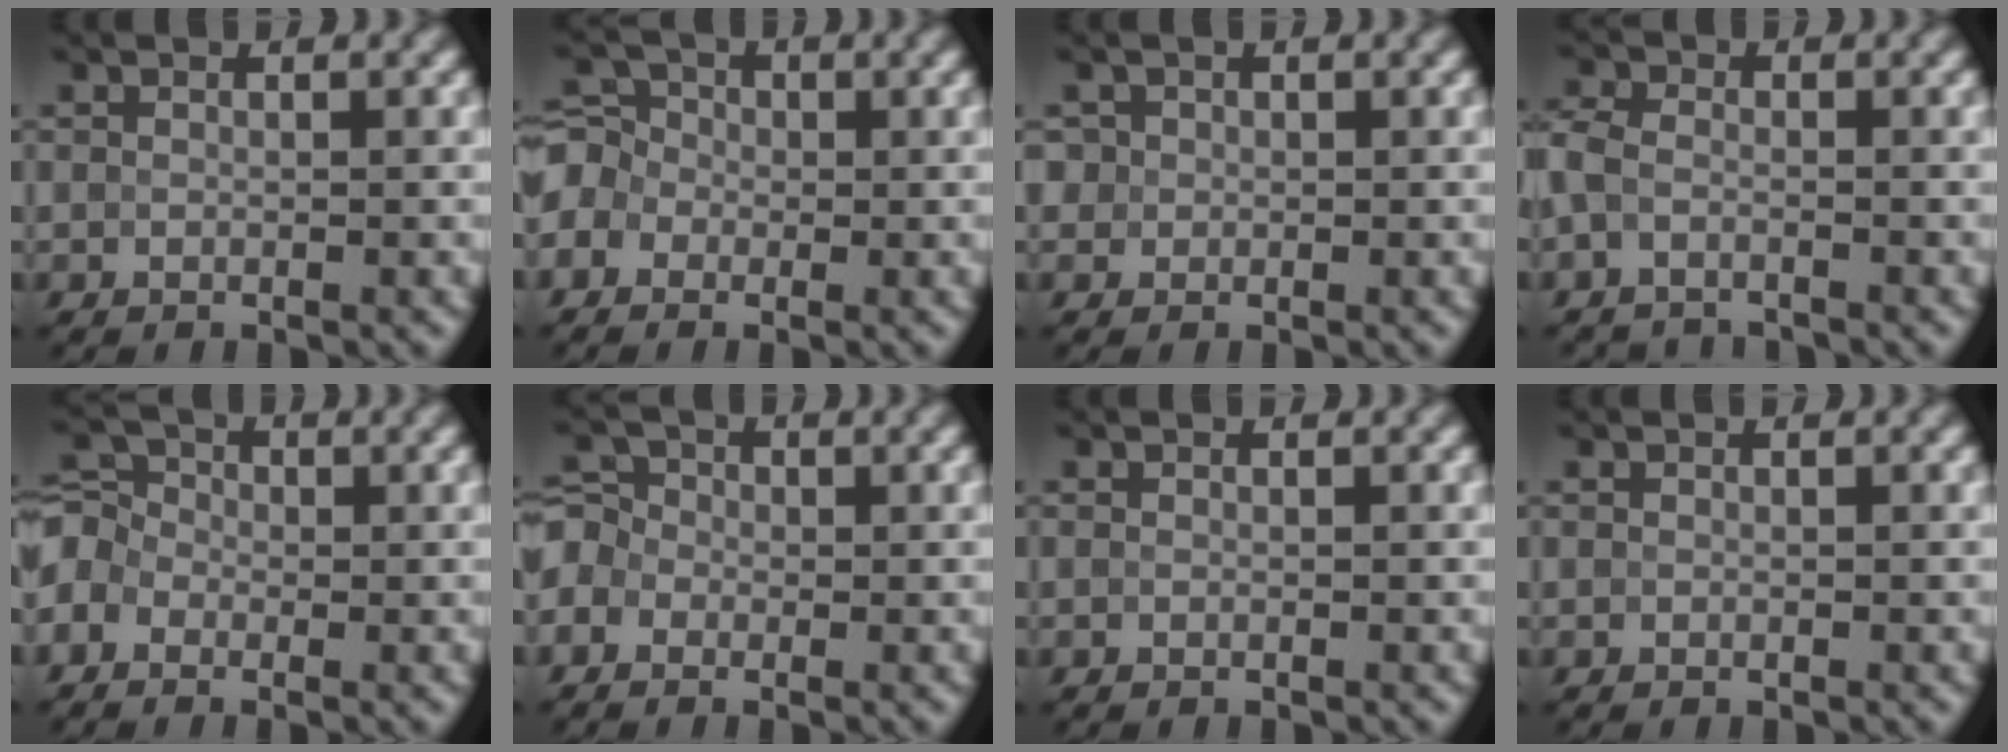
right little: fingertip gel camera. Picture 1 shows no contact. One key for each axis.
{"total": 4.1, "fx": -1.0, "fy": 3.7, "fz": 1.7, "tx": -0.025, "ty": 0.022, "tz": -0.039}
{"total": 1.2, "fx": 0.3, "fy": 1.2, "fz": 0.2, "tx": 0.005, "ty": -0.004, "tz": 0.005}
{"total": 3.3, "fx": -2.7, "fy": 1.6, "fz": 1.0, "tx": -0.022, "ty": -0.007, "tz": -0.061}
{"total": 4.1, "fx": -1.2, "fy": 3.4, "fz": 1.9, "tx": -0.039, "ty": 0.018, "tz": -0.033}
{"total": 3.2, "fx": -0.6, "fy": 2.9, "fz": 1.3, "tx": -0.015, "ty": 0.022, "tz": -0.034}
{"total": 0.0}
{"total": 0.0}